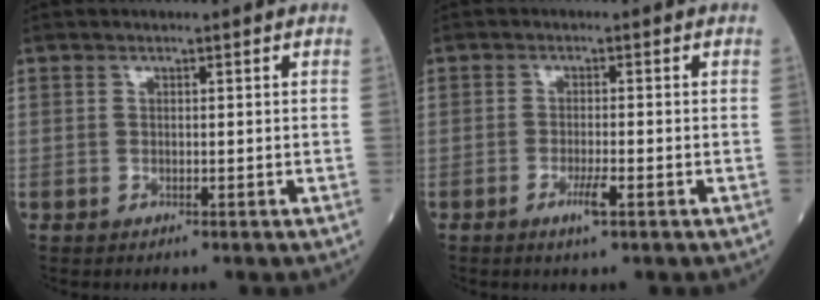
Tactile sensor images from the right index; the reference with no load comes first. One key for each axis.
{"total": 2.6, "fx": -1.3, "fy": 0.0, "fz": 2.3, "tx": -0.045, "ty": -0.004, "tz": -0.023}